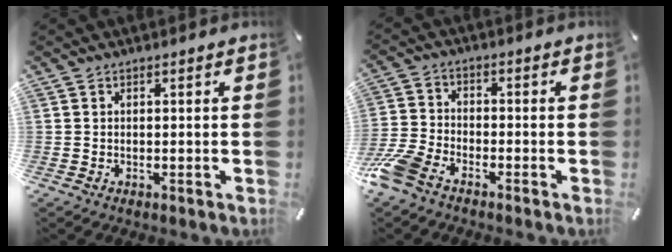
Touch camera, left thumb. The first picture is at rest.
{"total": 8.6, "force": [-6.2, 4.0, 4.4], "torque": [-0.116, 0.014, -0.125]}